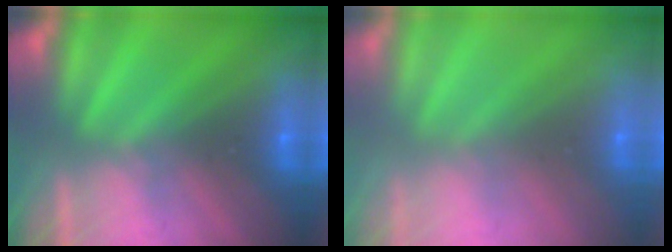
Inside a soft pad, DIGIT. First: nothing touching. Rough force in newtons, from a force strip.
{"total": 7.6}